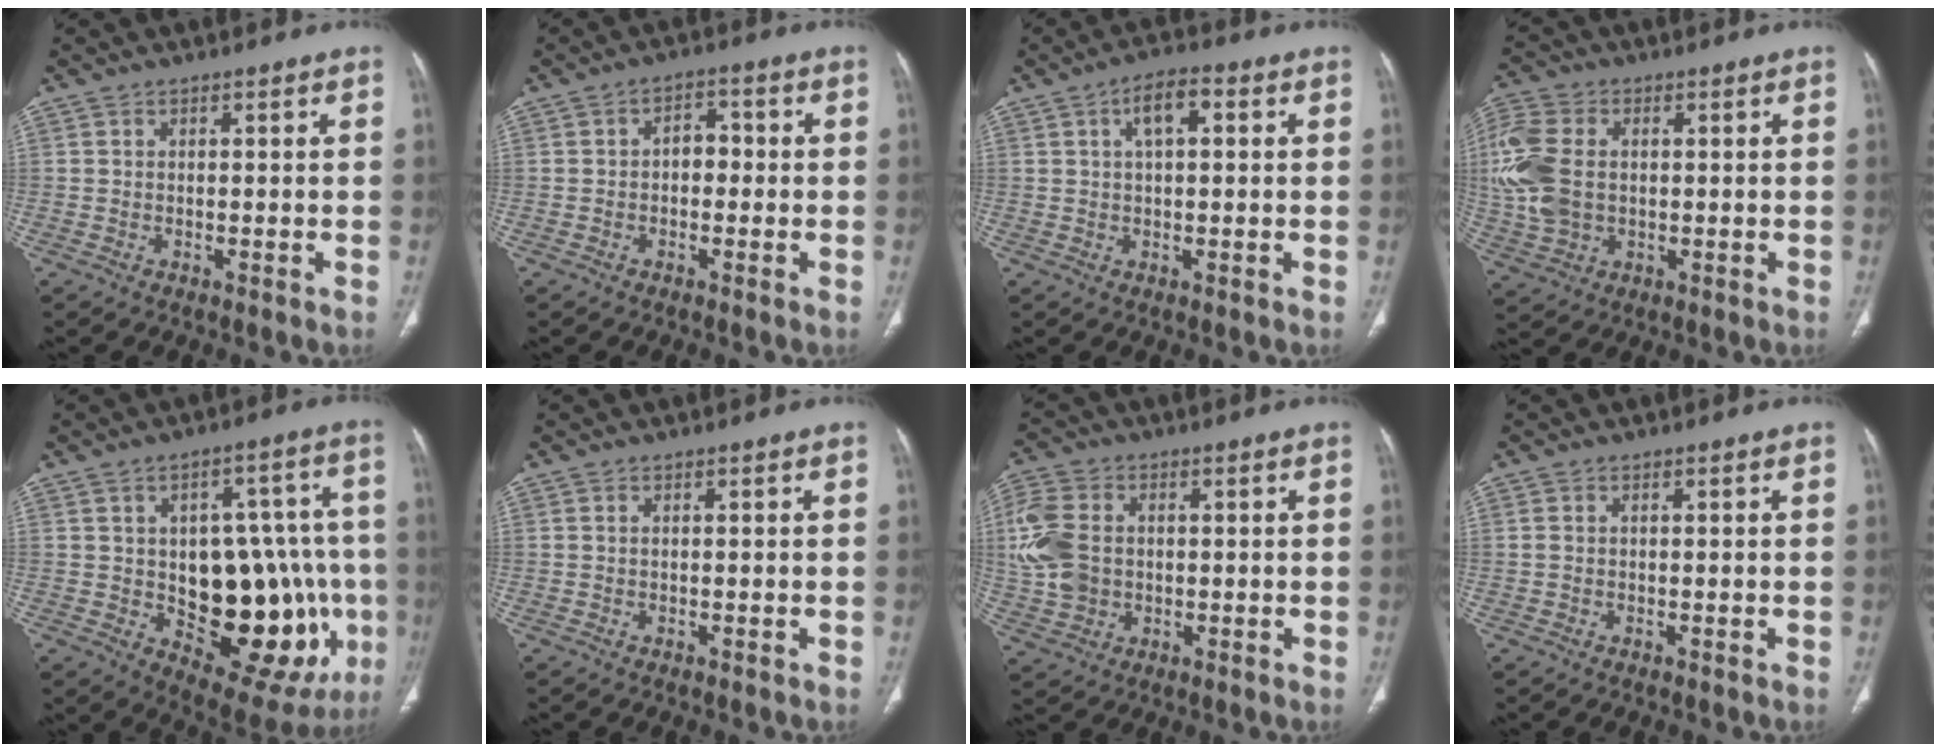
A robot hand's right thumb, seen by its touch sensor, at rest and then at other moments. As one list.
[{"total": 3.6, "force": [-0.4, 2.6, 2.5], "torque": [-0.020, 0.016, -0.015]}, {"total": 5.6, "force": [1.6, 2.6, 4.7], "torque": [-0.076, 0.012, 0.024]}, {"total": 14.2, "force": [1.0, 9.9, 10.1], "torque": [-0.248, 0.006, 0.023]}, {"total": 25.0, "force": [-3.7, 13.4, 20.8], "torque": [-0.224, 0.018, -0.018]}, {"total": 0.0}, {"total": 12.0, "force": [0.8, 9.1, 7.8], "torque": [-0.172, 0.005, 0.019]}, {"total": 0.8, "force": [0.1, 0.6, 0.5], "torque": [-0.022, 0.006, 0.005]}]